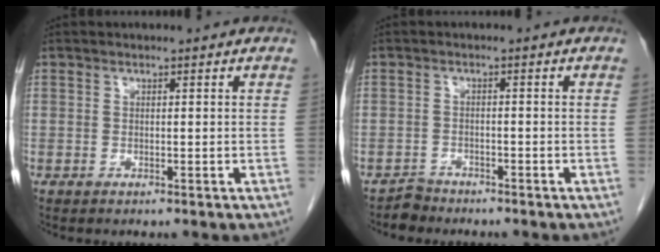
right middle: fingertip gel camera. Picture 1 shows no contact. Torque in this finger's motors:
{"motor_torque": [0.10, -0.31, -0.02, -0.02]}